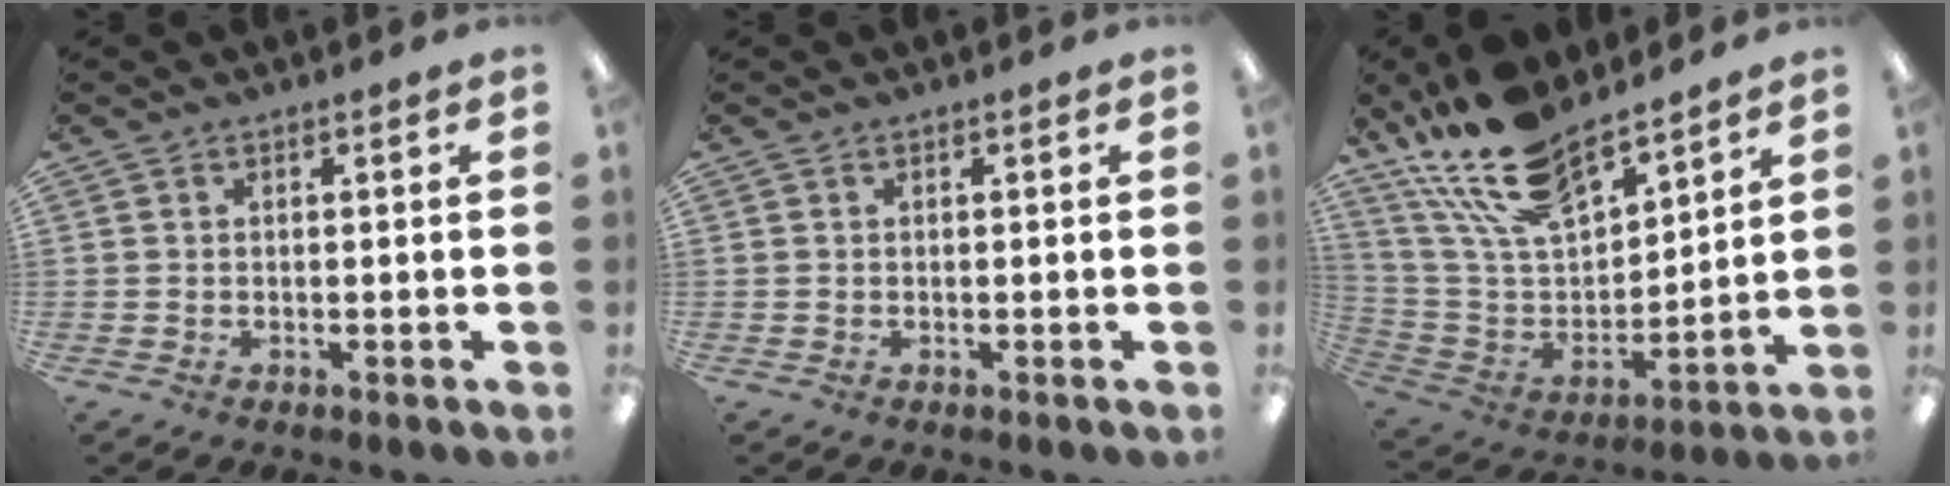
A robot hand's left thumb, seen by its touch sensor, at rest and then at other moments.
{"total": 0.0}
{"total": 19.2, "force": [15.6, 7.2, 8.7], "torque": [-0.197, -0.087, 0.286]}